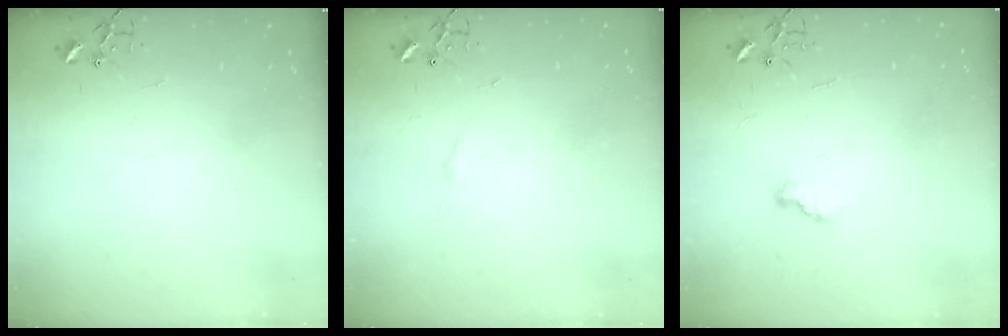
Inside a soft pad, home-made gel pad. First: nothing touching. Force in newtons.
{"total": 2.9, "press": 2.9, "slide": 0.5}
{"total": 6.4, "press": 6.3, "slide": 0.6}